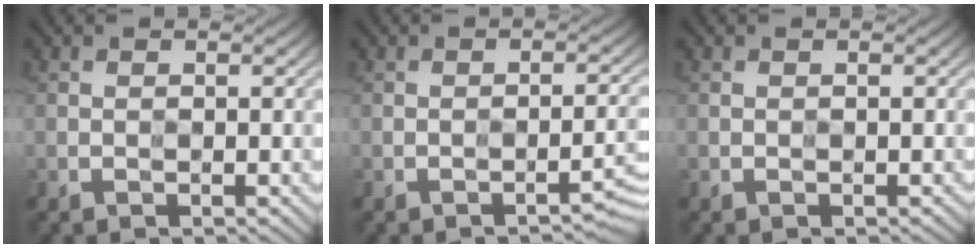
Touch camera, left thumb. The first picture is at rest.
{"total": 3.0, "force": [-2.1, 0.9, 2.0], "torque": [-0.014, 0.001, -0.027]}
{"total": 0.0}